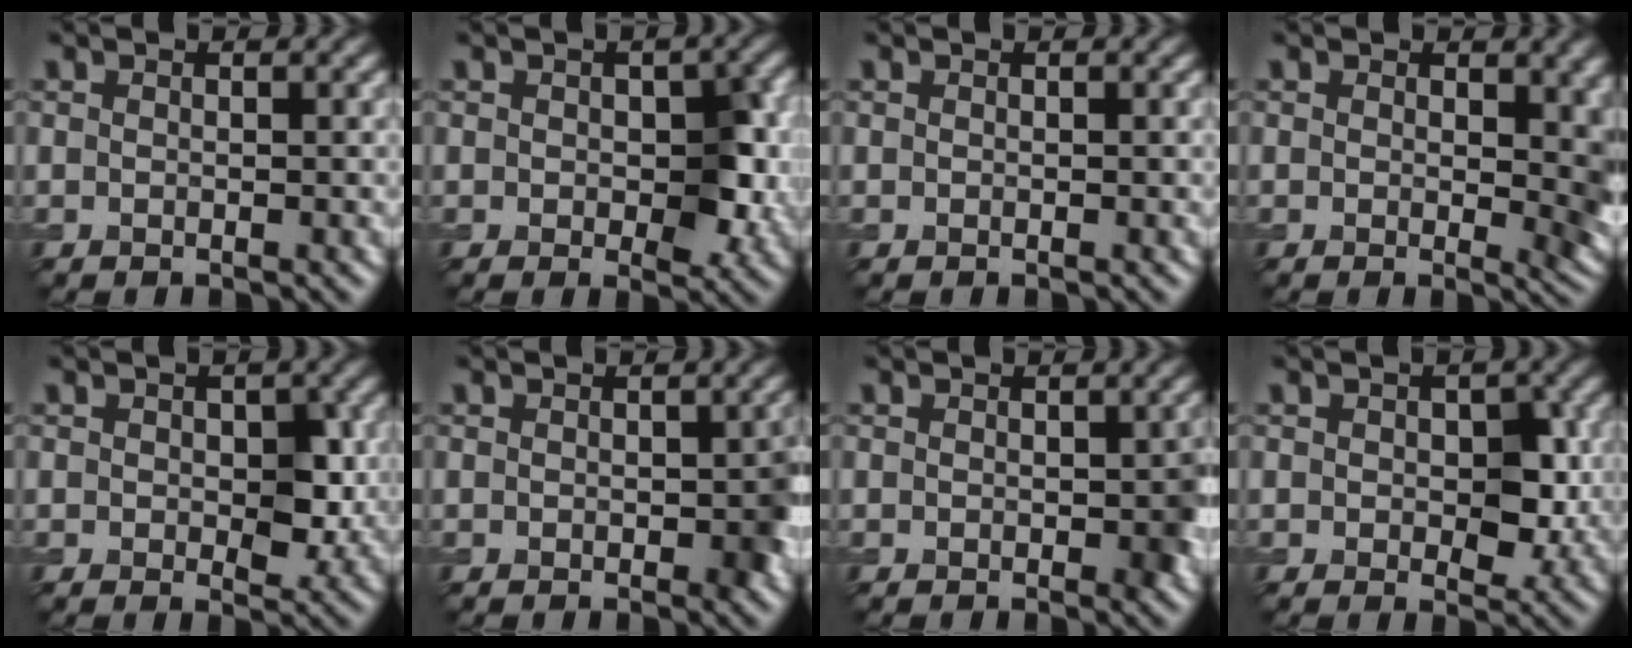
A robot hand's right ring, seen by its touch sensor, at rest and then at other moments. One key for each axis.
{"total": 4.9, "fx": 0.0, "fy": 2.7, "fz": 4.0, "tx": -0.054, "ty": -0.004, "tz": 0.004}
{"total": 0.0}
{"total": 6.7, "fx": 0.5, "fy": 3.6, "fz": 5.6, "tx": -0.046, "ty": -0.010, "tz": 0.007}
{"total": 3.7, "fx": 0.1, "fy": 2.1, "fz": 3.0, "tx": -0.046, "ty": -0.005, "tz": 0.005}
{"total": 2.6, "fx": -0.3, "fy": 1.3, "fz": 2.2, "tx": -0.024, "ty": -0.003, "tz": -0.002}
{"total": 2.2, "fx": -0.1, "fy": 1.1, "fz": 1.9, "tx": -0.022, "ty": -0.003, "tz": 0.000}
{"total": 4.3, "fx": 0.1, "fy": 2.5, "fz": 3.4, "tx": -0.050, "ty": -0.004, "tz": 0.005}